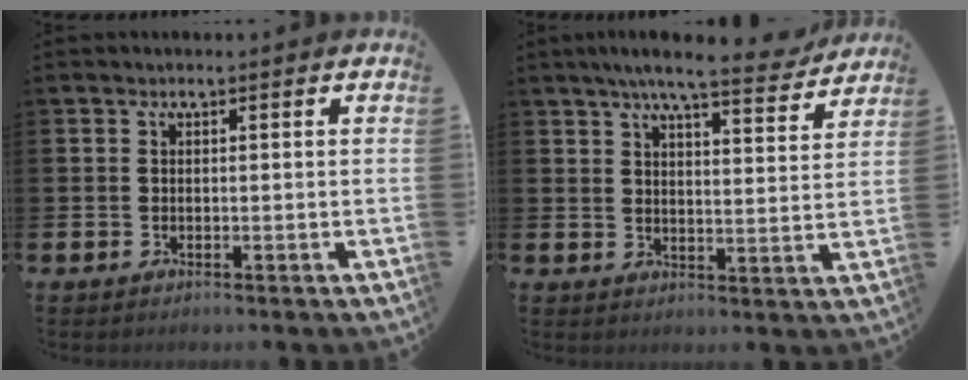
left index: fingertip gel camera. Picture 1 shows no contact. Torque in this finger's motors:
{"motor_torque": [1.08, -1.05, 0.63, 0.21]}